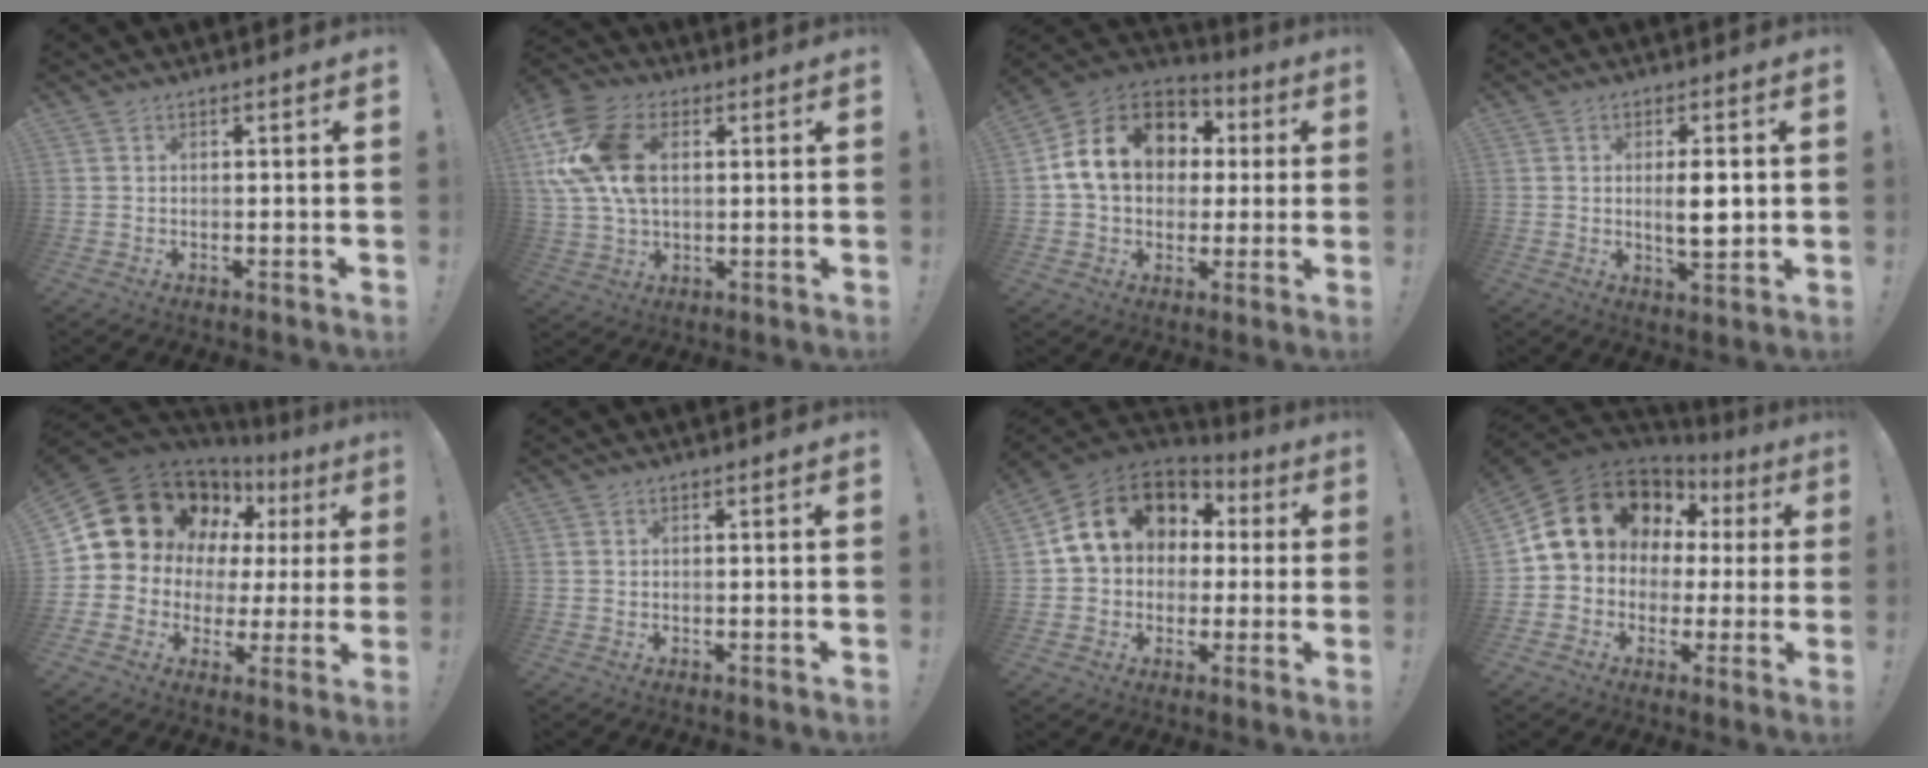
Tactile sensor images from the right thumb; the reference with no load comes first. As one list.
[{"total": 17.6, "force": [3.9, 11.9, 12.4], "torque": [-0.254, 0.000, 0.076]}, {"total": 17.8, "force": [4.7, 13.4, 10.7], "torque": [-0.161, -0.001, 0.096]}, {"total": 6.8, "force": [0.5, 1.8, 6.6], "torque": [-0.108, -0.014, 0.001]}, {"total": 15.5, "force": [8.8, 10.8, 6.9], "torque": [-0.107, -0.065, 0.181]}, {"total": 0.0}, {"total": 15.6, "force": [5.0, 12.1, 8.5], "torque": [-0.130, -0.012, 0.098]}, {"total": 15.9, "force": [5.6, 12.7, 7.7], "torque": [-0.118, -0.023, 0.128]}]